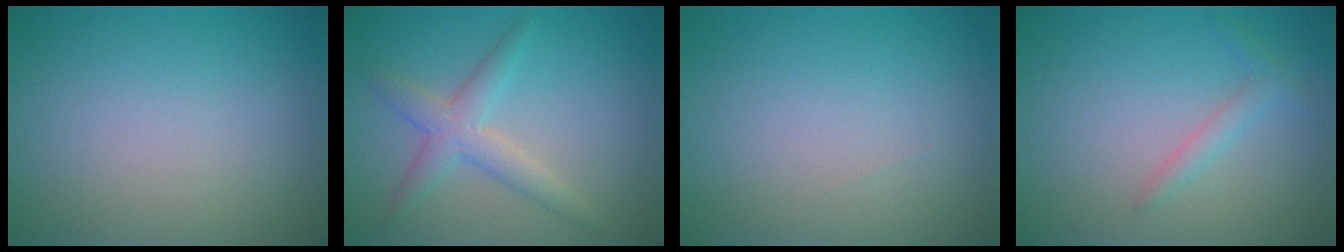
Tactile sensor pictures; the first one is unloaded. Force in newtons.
{"total": 3.1, "press": 3.1, "slide": 0.2}
{"total": 0.0}
{"total": 1.5, "press": 1.4, "slide": 0.1}